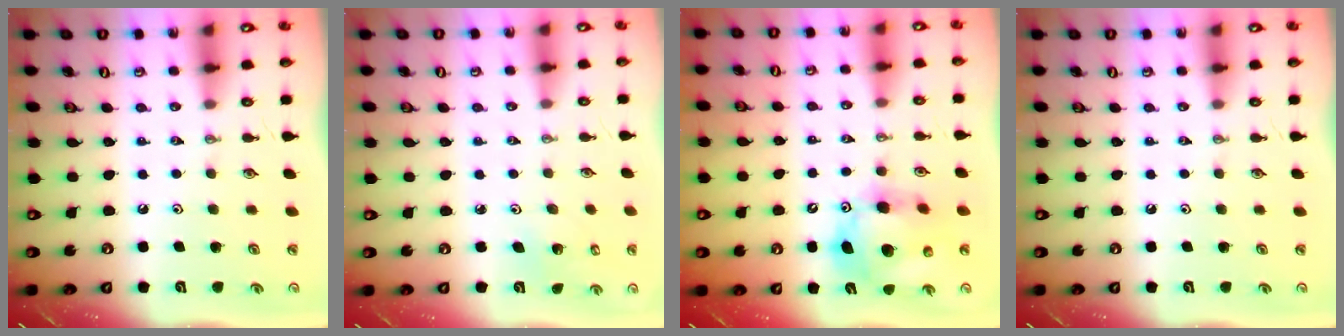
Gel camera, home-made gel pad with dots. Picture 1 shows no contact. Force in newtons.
{"total": 1.9, "press": 1.9, "slide": 0.1}
{"total": 14.4, "press": 14.1, "slide": 2.6}
{"total": 0.0}